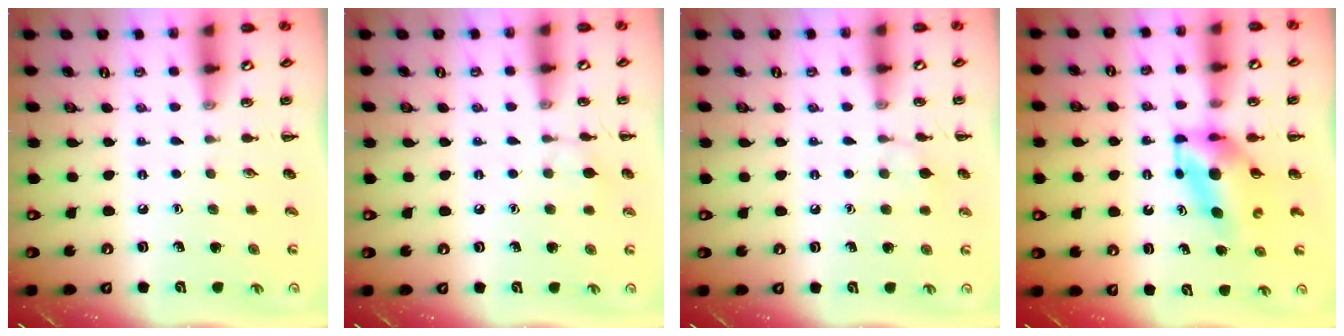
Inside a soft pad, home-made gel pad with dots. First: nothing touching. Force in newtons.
{"total": 6.6, "press": 6.4, "slide": 1.7}
{"total": 6.0, "press": 5.7, "slide": 1.9}
{"total": 5.5, "press": 5.4, "slide": 1.1}